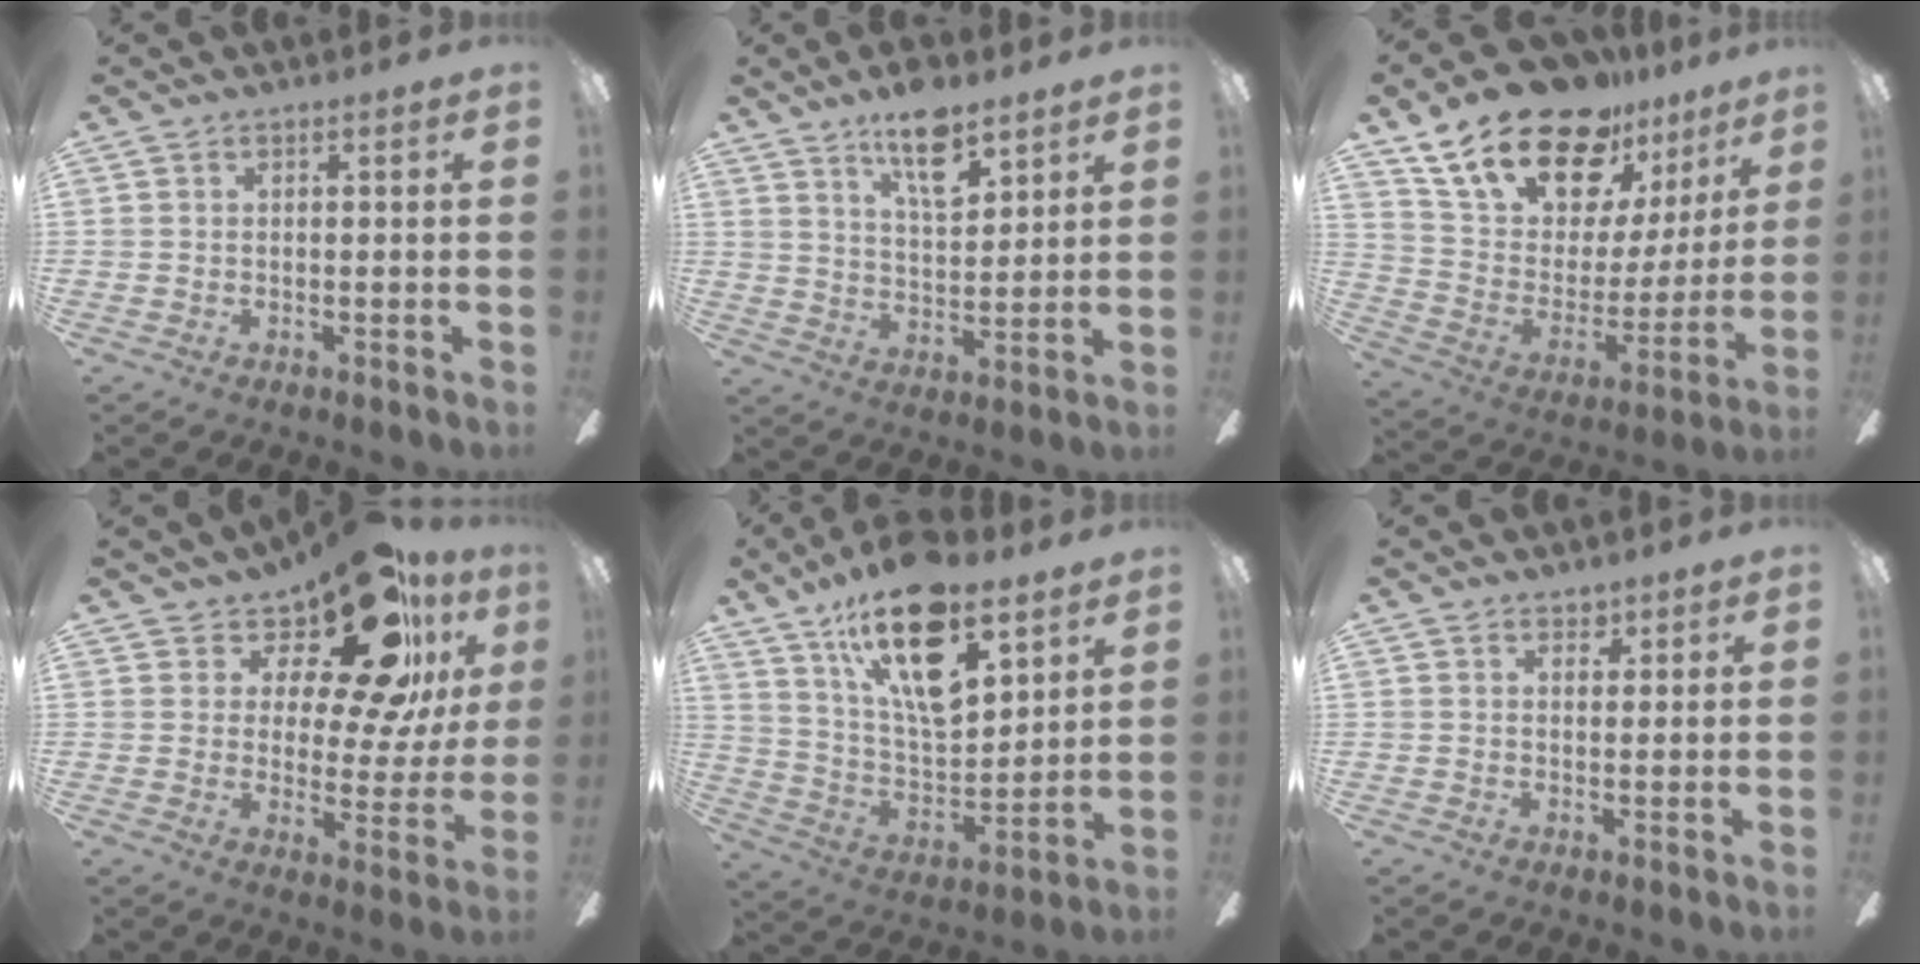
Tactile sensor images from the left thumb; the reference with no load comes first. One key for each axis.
{"total": 11.6, "fx": 8.1, "fy": 4.4, "fz": 7.0, "tx": -0.115, "ty": -0.037, "tz": 0.141}
{"total": 23.8, "fx": 17.2, "fy": 11.6, "fz": 11.7, "tx": -0.207, "ty": -0.107, "tz": 0.316}
{"total": 18.4, "fx": 12.9, "fy": 6.8, "fz": 11.3, "tx": -0.173, "ty": -0.088, "tz": 0.217}
{"total": 22.3, "fx": 13.7, "fy": 9.5, "fz": 14.8, "tx": -0.262, "ty": -0.077, "tz": 0.235}
{"total": 2.3, "fx": 1.8, "fy": 1.2, "fz": 0.6, "tx": 0.001, "ty": -0.007, "tz": 0.031}